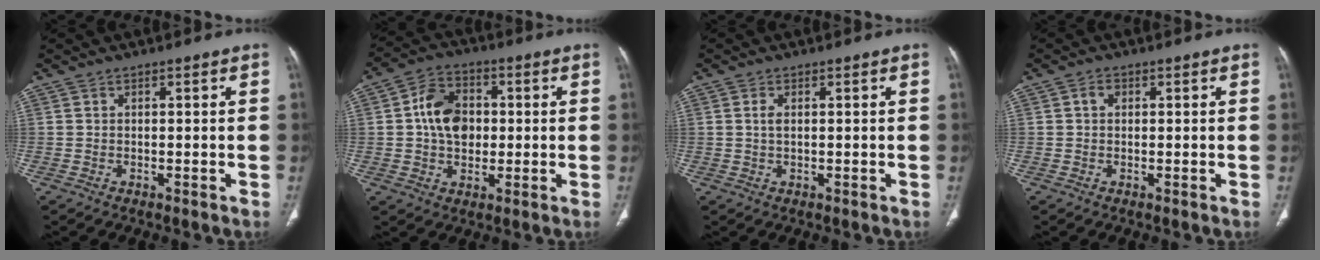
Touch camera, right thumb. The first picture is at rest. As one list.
[{"total": 10.1, "force": [0.8, 7.5, 6.8], "torque": [-0.093, 0.014, 0.009]}, {"total": 1.7, "force": [0.3, 0.8, 1.4], "torque": [-0.033, 0.002, 0.010]}, {"total": 1.5, "force": [0.3, 1.1, 0.9], "torque": [-0.013, 0.007, 0.004]}]